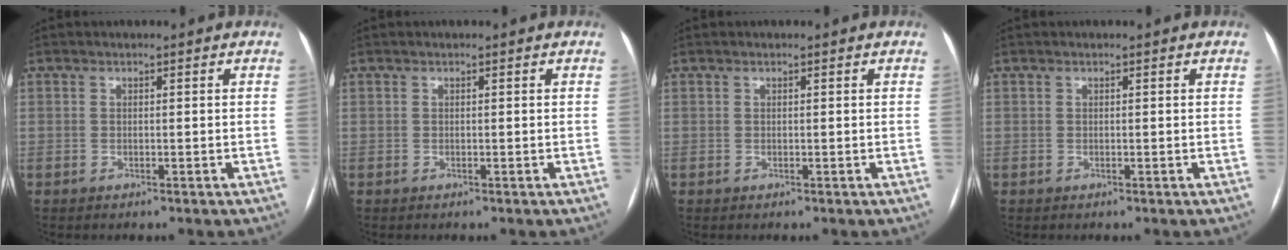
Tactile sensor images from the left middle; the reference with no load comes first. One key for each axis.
{"total": 0.0}
{"total": 0.0}
{"total": 0.0}